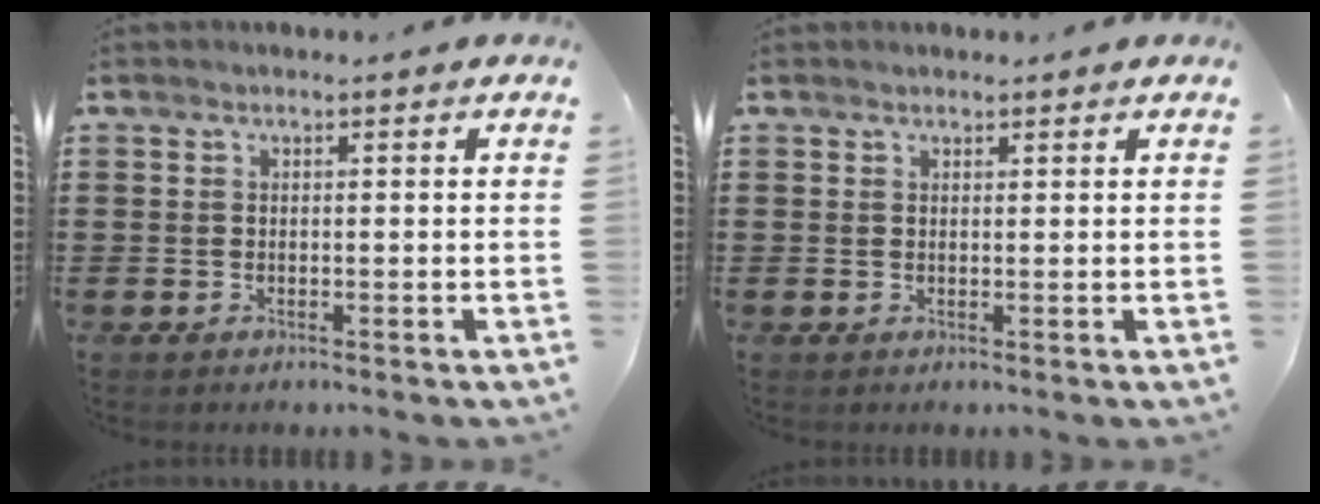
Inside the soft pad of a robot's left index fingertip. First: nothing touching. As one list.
[{"total": 0.6, "force": [0.6, 0.3, 0.1], "torque": [-0.004, 0.001, 0.011]}]